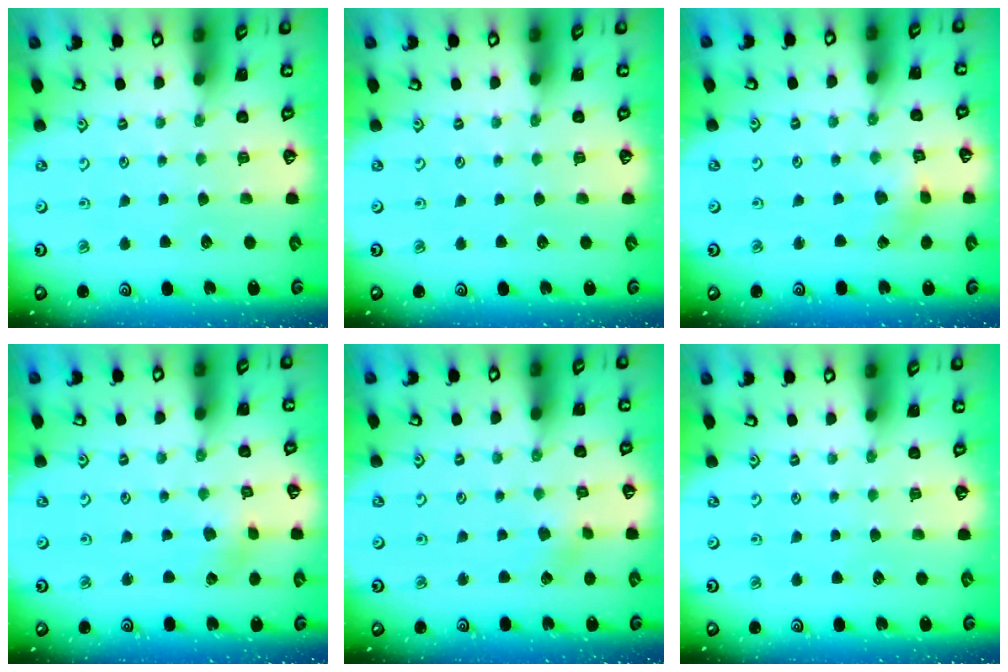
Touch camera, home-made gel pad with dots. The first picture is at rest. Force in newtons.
{"total": 0.0}
{"total": 2.6, "press": 2.6, "slide": 0.1}
{"total": 1.2, "press": 1.1, "slide": 0.2}
{"total": 1.8, "press": 1.7, "slide": 0.6}
{"total": 0.0}